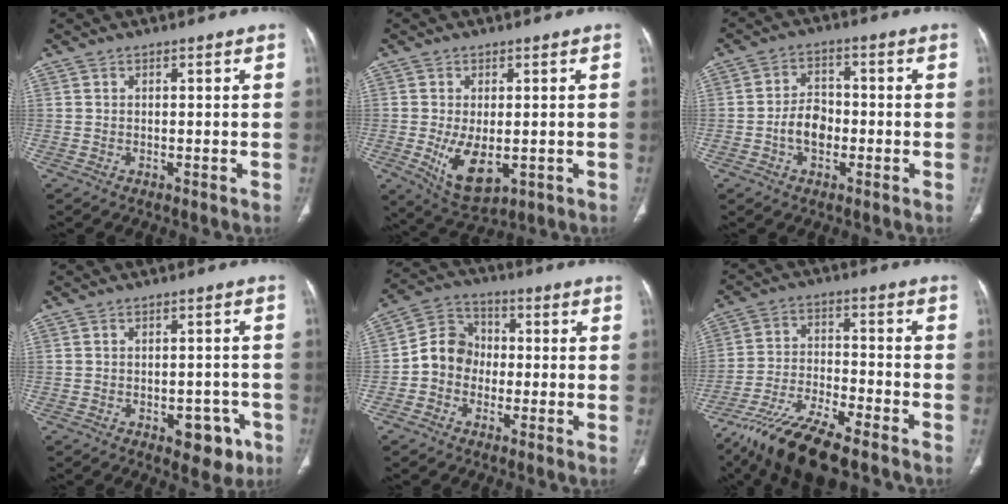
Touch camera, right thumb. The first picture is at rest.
{"total": 8.4, "force": [-1.6, 4.5, 7.0], "torque": [-0.118, -0.018, -0.011]}
{"total": 6.1, "force": [-1.6, 4.2, 4.1], "torque": [-0.057, 0.020, -0.034]}
{"total": 6.8, "force": [-3.2, 4.0, 4.5], "torque": [-0.026, 0.019, -0.034]}
{"total": 8.4, "force": [-1.5, 7.4, 3.7], "torque": [-0.042, 0.033, -0.043]}
{"total": 14.7, "force": [-10.9, 4.0, 9.0], "torque": [-0.169, 0.038, -0.198]}